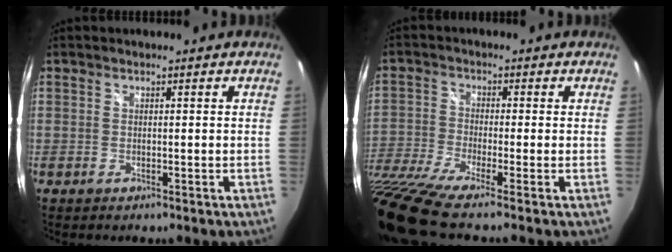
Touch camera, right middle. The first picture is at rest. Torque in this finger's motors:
{"motor_torque": [1.09, -1.05, 0.68, 0.21]}